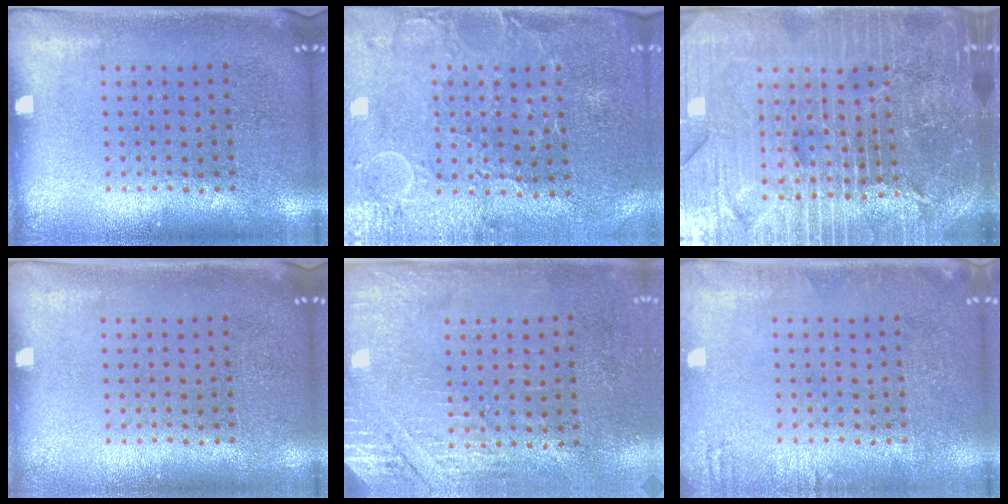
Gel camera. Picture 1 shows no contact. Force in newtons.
{"total": 0.8, "press": 0.7, "slide": 0.4}
{"total": 6.1, "press": 5.4, "slide": 2.8}
{"total": 0.0}
{"total": 2.8, "press": 2.5, "slide": 1.3}
{"total": 1.1, "press": 1.1, "slide": 0.2}